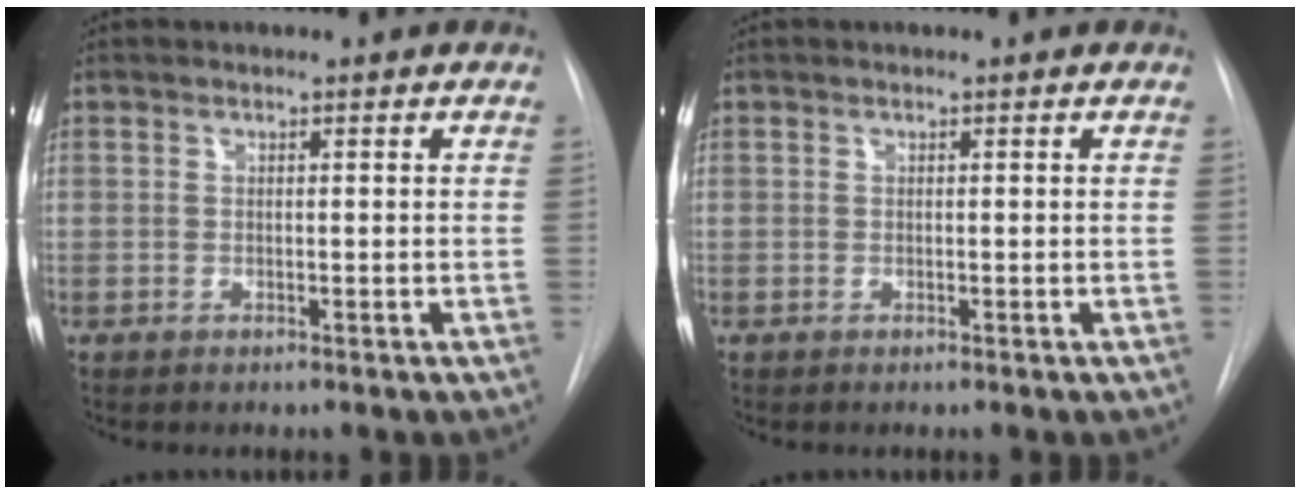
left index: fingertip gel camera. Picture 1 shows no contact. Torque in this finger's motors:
{"motor_torque": [-0.04, 0.03, 0.00, 0.00]}